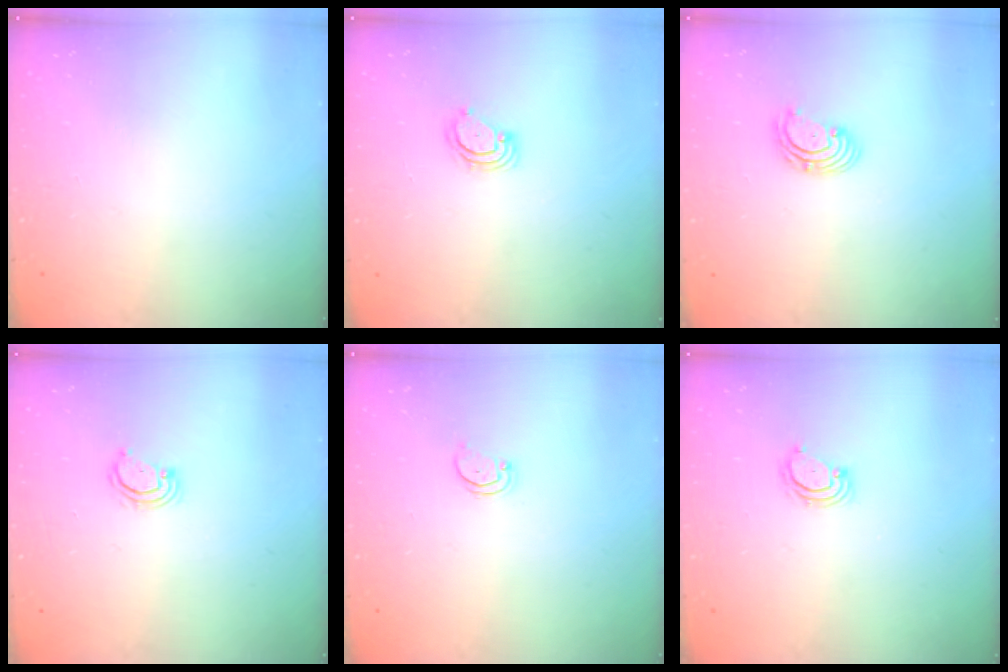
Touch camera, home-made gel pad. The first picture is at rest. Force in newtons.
{"total": 3.7, "press": 3.7, "slide": 0.3}
{"total": 2.7, "press": 2.7, "slide": 0.1}
{"total": 2.9, "press": 2.9, "slide": 0.2}
{"total": 1.8, "press": 1.7, "slide": 0.2}
{"total": 3.2, "press": 3.2, "slide": 0.3}